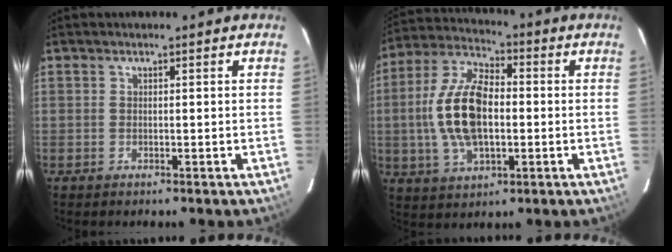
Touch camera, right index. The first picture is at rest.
{"total": 15.2, "force": [-0.8, 7.7, 13.0], "torque": [-0.272, 0.010, -0.015]}